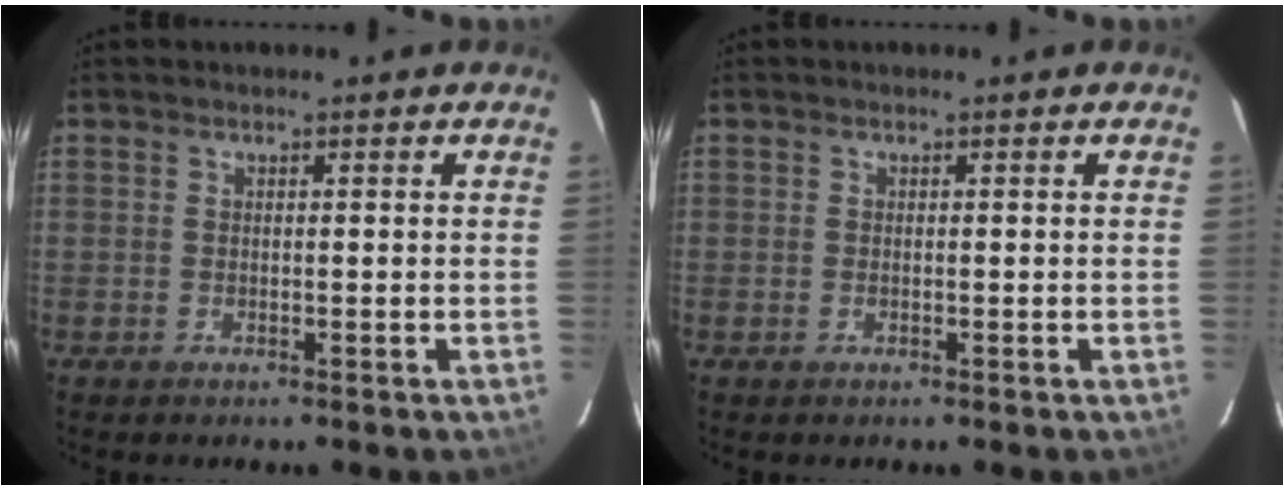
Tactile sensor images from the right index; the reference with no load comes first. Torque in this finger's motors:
{"motor_torque": [0.75, 0.45, 0.15, 0.09]}